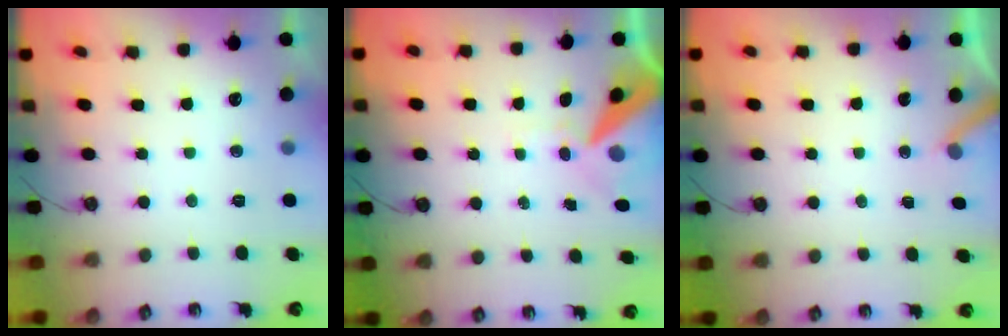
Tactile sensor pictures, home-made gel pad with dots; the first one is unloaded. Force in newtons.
{"total": 11.5, "press": 11.4, "slide": 1.6}
{"total": 3.5, "press": 3.5, "slide": 0.2}